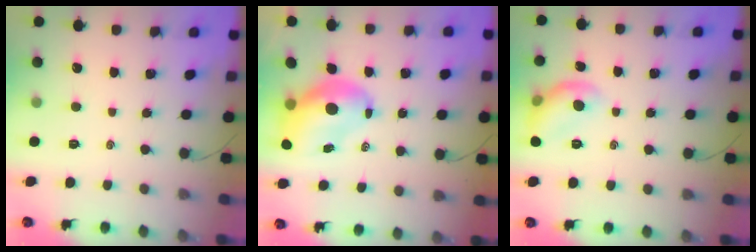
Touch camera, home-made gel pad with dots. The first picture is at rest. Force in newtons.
{"total": 9.8, "press": 9.4, "slide": 3.0}
{"total": 9.4, "press": 9.3, "slide": 1.3}